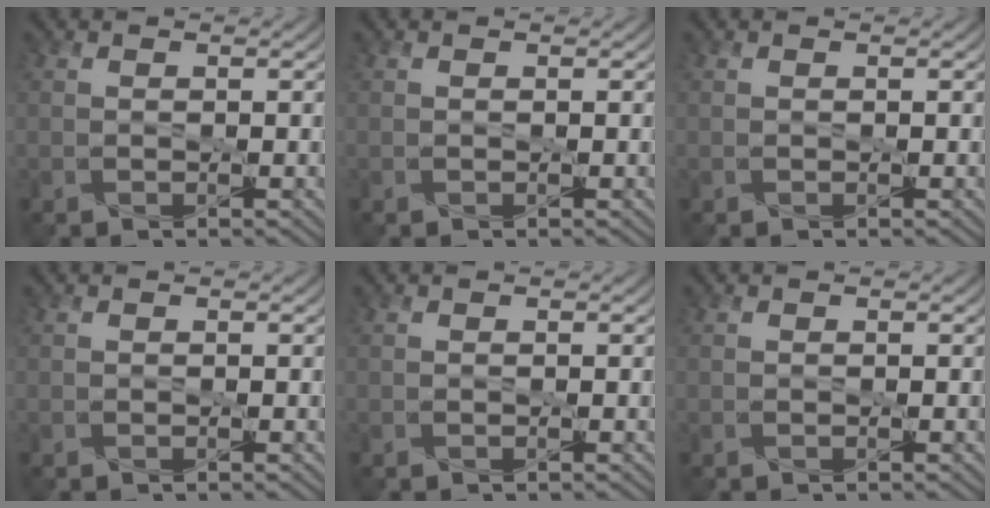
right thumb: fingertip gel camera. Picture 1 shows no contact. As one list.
[{"total": 0.0}, {"total": 0.0}, {"total": 0.0}, {"total": 0.0}, {"total": 0.0}]